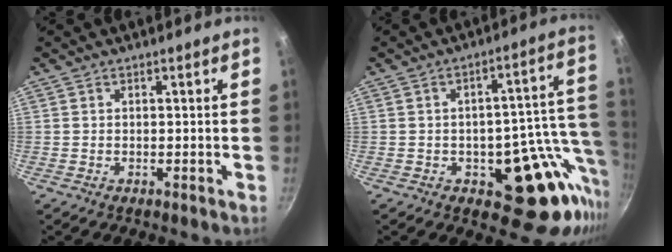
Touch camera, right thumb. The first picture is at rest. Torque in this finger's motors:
{"motor_torque": [1.74, 1.01, 1.41, -0.98, 0.03]}